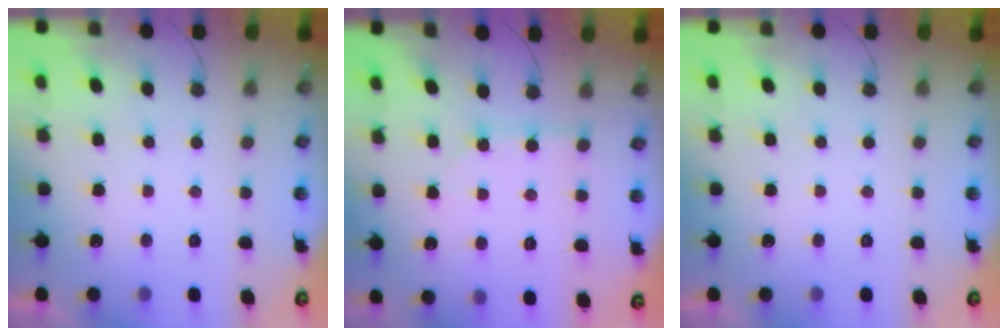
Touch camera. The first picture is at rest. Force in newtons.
{"total": 2.5, "press": 2.5, "slide": 0.3}
{"total": 0.0}